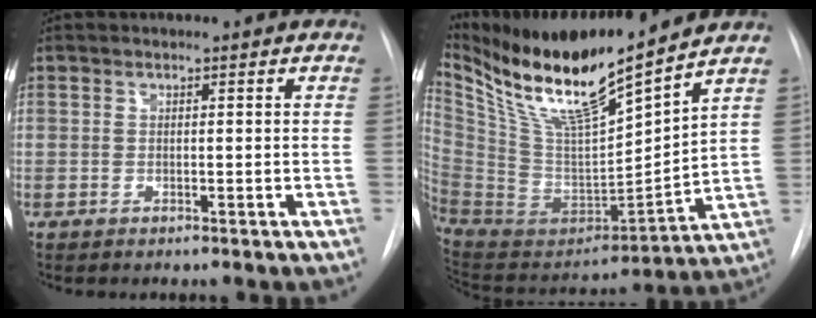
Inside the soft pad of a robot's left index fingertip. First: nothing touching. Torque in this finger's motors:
{"motor_torque": [1.01, -1.12, 0.35, 0.09]}